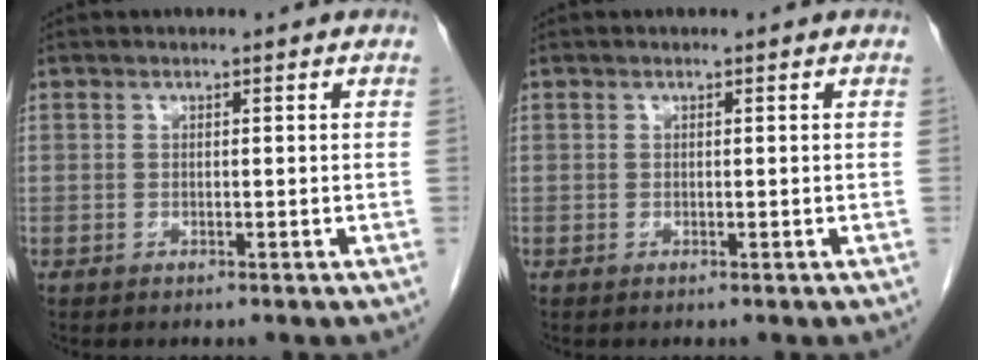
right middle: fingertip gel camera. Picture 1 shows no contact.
{"total": 0.0}